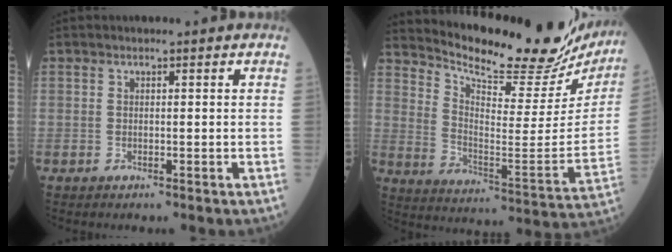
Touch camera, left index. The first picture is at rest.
{"total": 24.5, "force": [22.6, 4.0, 8.5], "torque": [-0.142, -0.084, 0.305]}